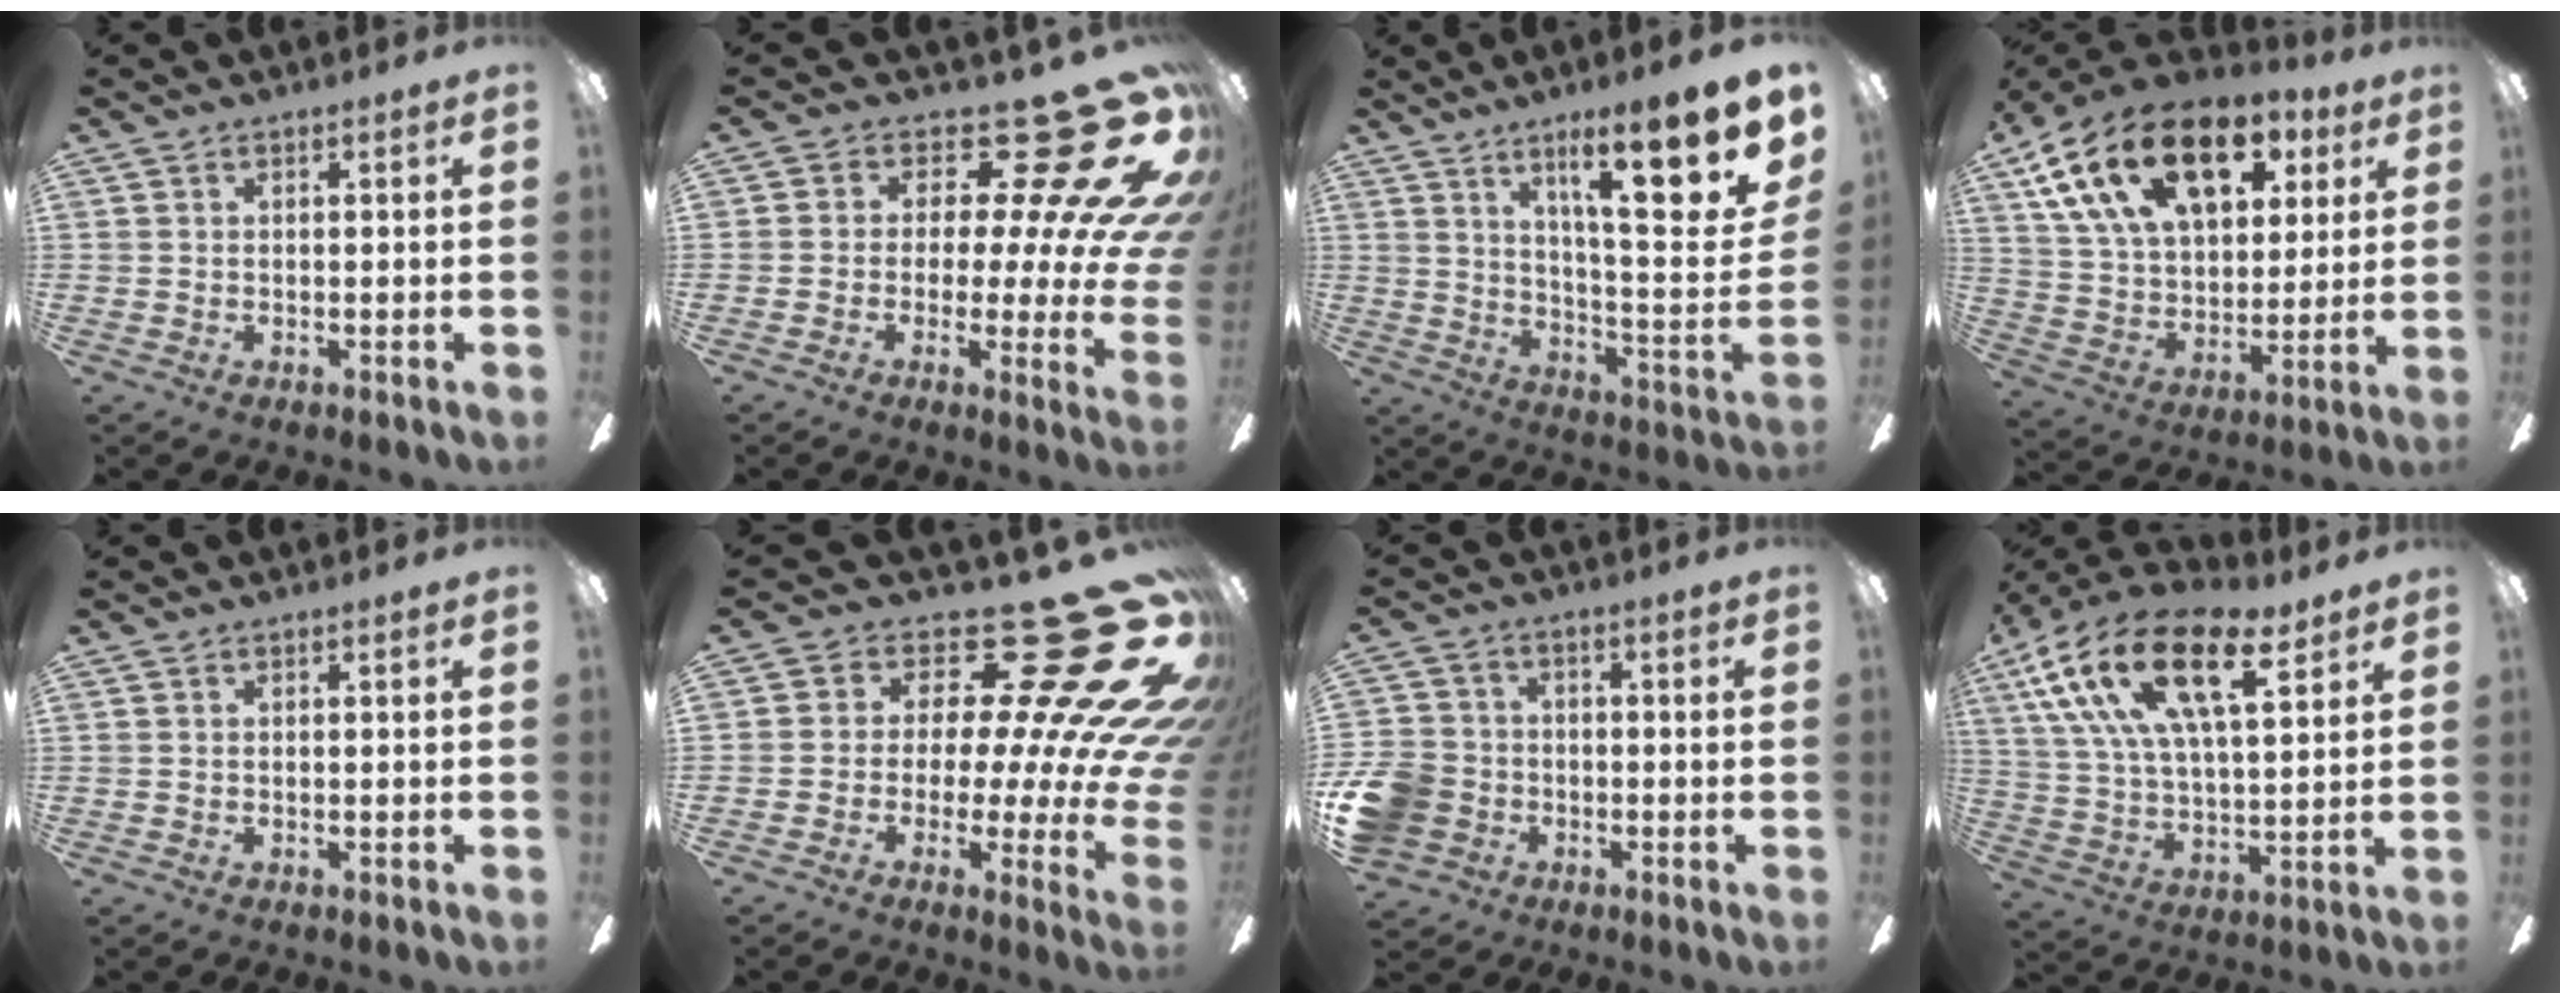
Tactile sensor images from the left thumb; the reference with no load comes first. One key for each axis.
{"total": 20.3, "fx": 11.7, "fy": 8.0, "fz": 14.5, "tx": -0.195, "ty": -0.090, "tz": 0.191}
{"total": 21.5, "fx": 12.1, "fy": 4.9, "fz": 17.0, "tx": -0.251, "ty": -0.080, "tz": 0.188}
{"total": 23.2, "fx": 12.3, "fy": 13.1, "fz": 14.6, "tx": -0.267, "ty": -0.045, "tz": 0.218}
{"total": 0.0}
{"total": 25.5, "fx": 14.2, "fy": 10.5, "fz": 18.4, "tx": -0.205, "ty": -0.131, "tz": 0.255}
{"total": 10.3, "fx": -3.7, "fy": 8.6, "fz": 4.3, "tx": -0.115, "ty": 0.040, "tz": -0.064}
{"total": 22.3, "fx": 11.6, "fy": 10.3, "fz": 16.0, "tx": -0.307, "ty": -0.041, "tz": 0.198}